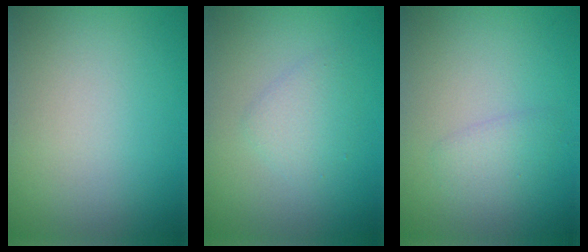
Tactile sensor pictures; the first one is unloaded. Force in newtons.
{"total": 1.9, "press": 1.9, "slide": 0.2}
{"total": 1.5, "press": 1.5, "slide": 0.1}